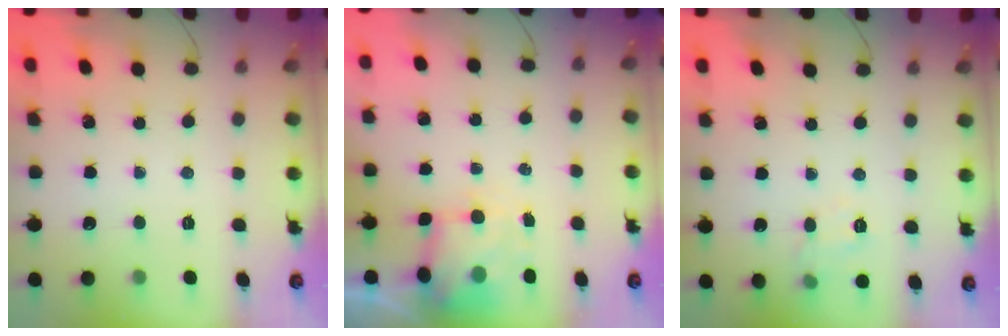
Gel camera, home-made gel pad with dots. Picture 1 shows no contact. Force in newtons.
{"total": 3.6, "press": 3.5, "slide": 0.9}
{"total": 8.1, "press": 8.1, "slide": 0.9}